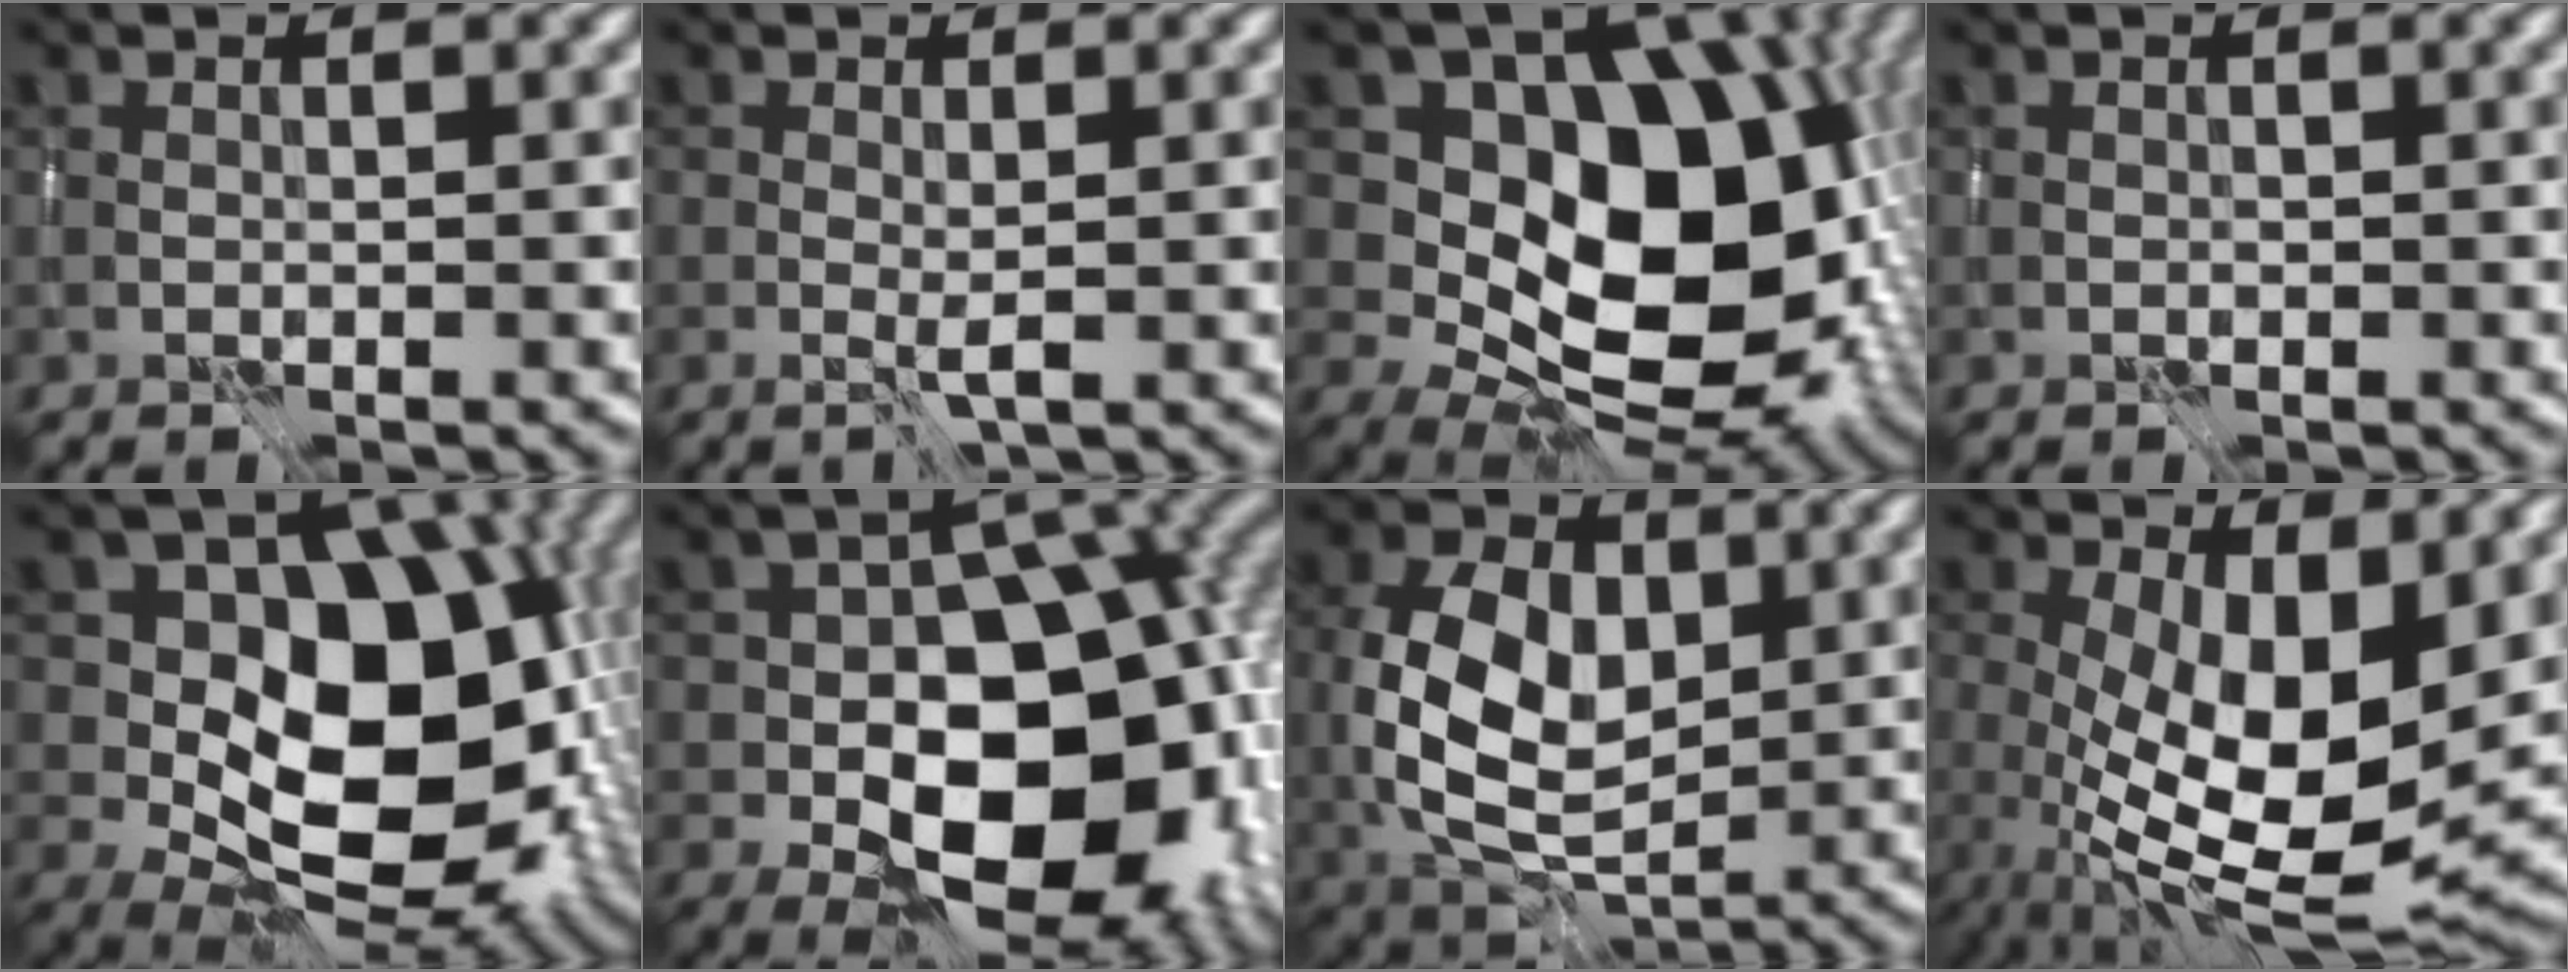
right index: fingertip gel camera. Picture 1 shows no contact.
{"total": 0.9, "force": [-0.1, 0.0, 0.9], "torque": [-0.017, -0.004, -0.003]}
{"total": 14.4, "force": [0.0, 10.3, 10.1], "torque": [-0.113, -0.014, -0.002]}
{"total": 0.0}
{"total": 13.4, "force": [-1.0, 9.3, 9.5], "torque": [-0.105, -0.005, -0.025]}
{"total": 15.2, "force": [-3.6, 9.9, 11.0], "torque": [-0.124, -0.013, -0.055]}
{"total": 9.0, "force": [0.4, 6.0, 6.7], "torque": [-0.135, 0.000, 0.002]}
{"total": 10.7, "force": [0.0, 4.9, 9.5], "torque": [-0.167, -0.022, 0.004]}